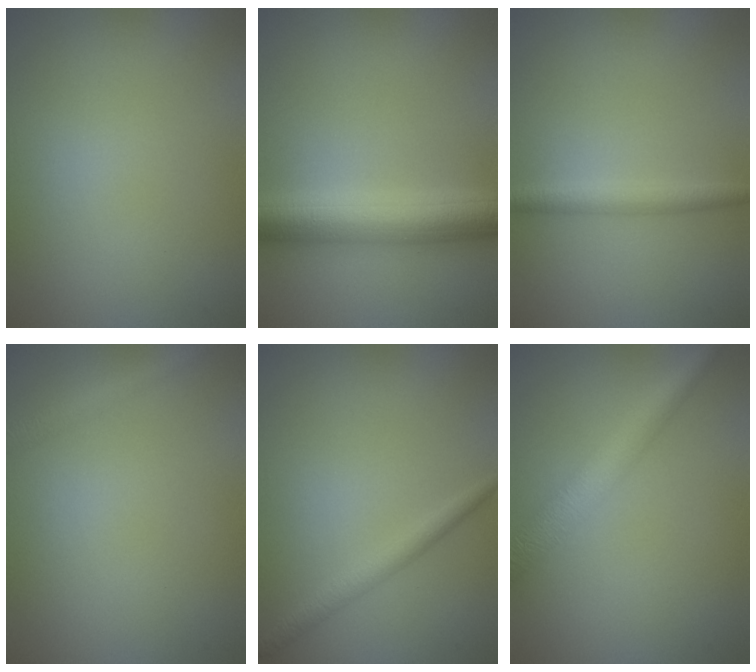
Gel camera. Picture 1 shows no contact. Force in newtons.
{"total": 6.3, "press": 6.3, "slide": 0.2}
{"total": 2.2, "press": 2.2, "slide": 0.0}
{"total": 1.3, "press": 1.3, "slide": 0.1}
{"total": 1.9, "press": 1.9, "slide": 0.1}
{"total": 3.9, "press": 3.9, "slide": 0.1}